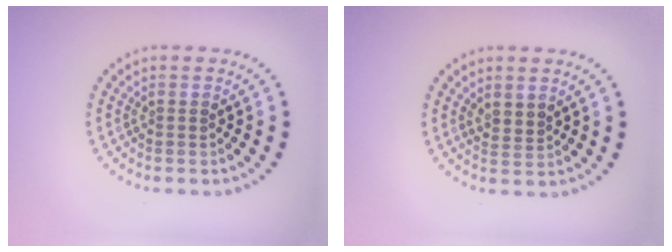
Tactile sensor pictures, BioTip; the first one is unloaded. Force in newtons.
{"total": 1.5, "press": 1.3, "slide": 0.9}